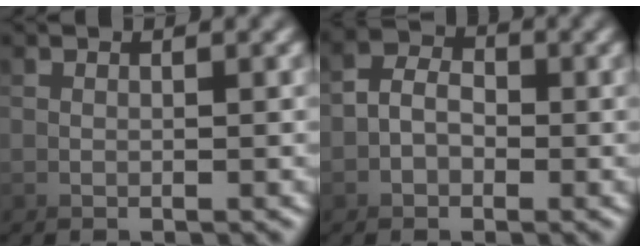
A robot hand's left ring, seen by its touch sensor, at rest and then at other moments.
{"total": 3.5, "force": [-2.1, 1.1, -2.6], "torque": [0.013, -0.011, -0.037]}